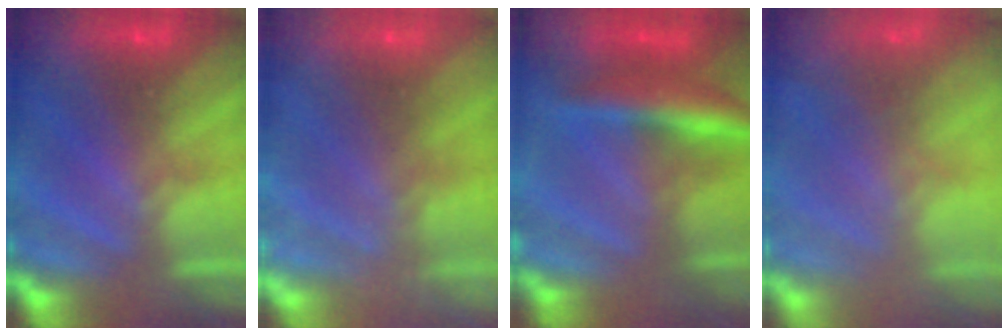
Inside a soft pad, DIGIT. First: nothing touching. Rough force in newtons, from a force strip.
{"total": 6.1}
{"total": 7.8}
{"total": 7.1}